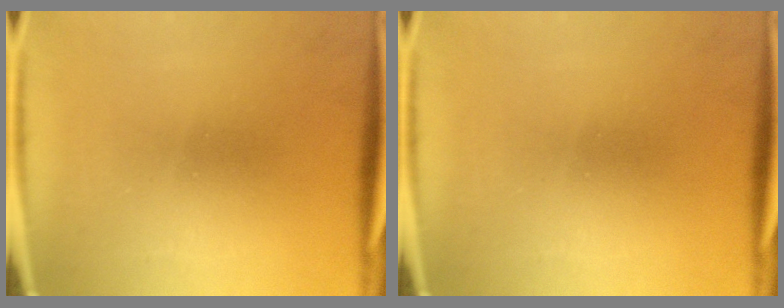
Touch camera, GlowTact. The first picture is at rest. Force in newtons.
{"total": 0.0}